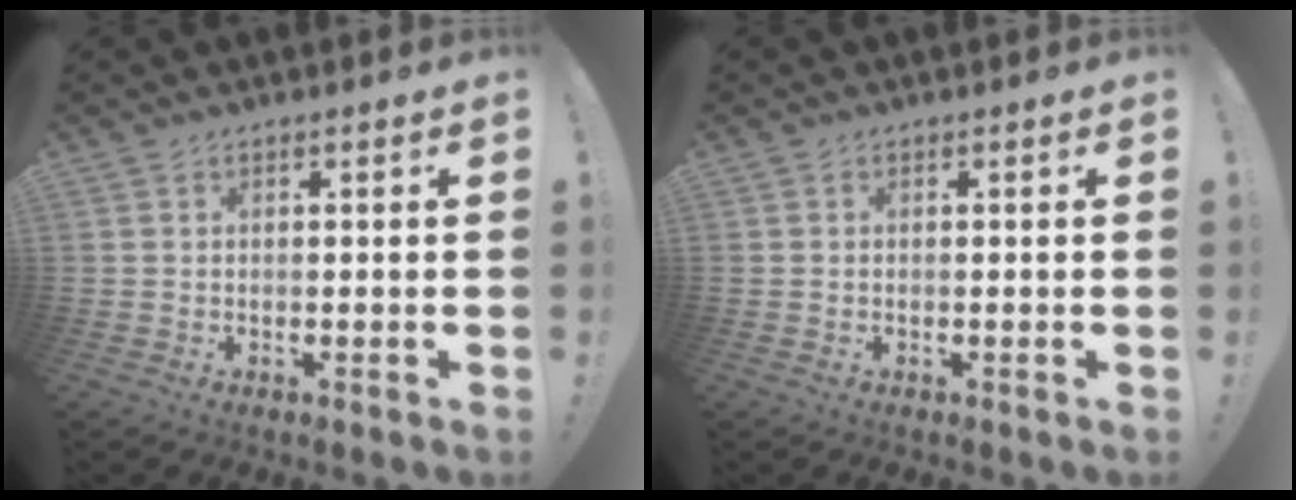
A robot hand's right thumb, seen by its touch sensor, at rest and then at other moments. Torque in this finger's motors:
{"motor_torque": [0.11, 0.21, 0.07, 0.02, 0.01]}